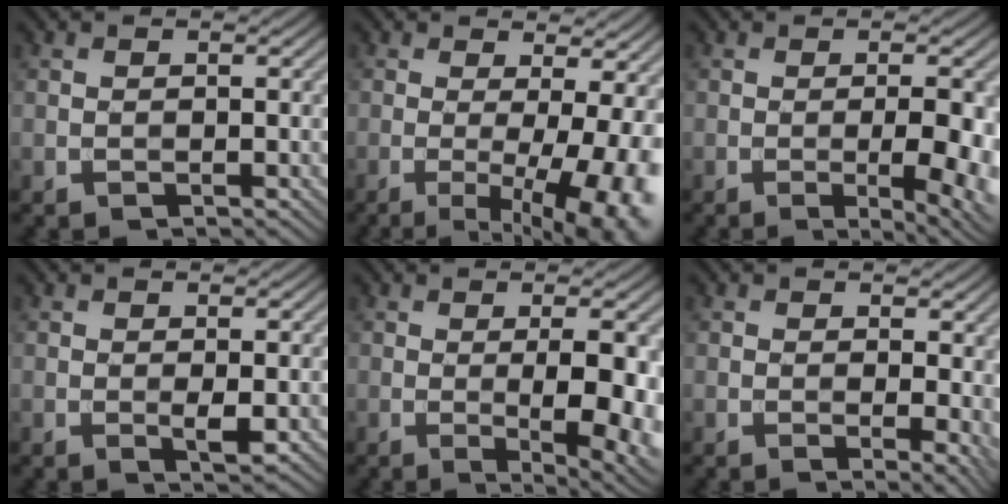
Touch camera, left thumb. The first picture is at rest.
{"total": 12.0, "force": [-1.8, 3.7, 11.3], "torque": [-0.129, 0.001, -0.017]}
{"total": 7.3, "force": [-1.4, 1.8, 6.9], "torque": [-0.095, -0.007, -0.012]}
{"total": 1.5, "force": [-0.1, 0.3, 1.5], "torque": [-0.030, -0.004, -0.002]}
{"total": 8.9, "force": [-0.6, 2.4, 8.5], "torque": [-0.104, 0.000, -0.011]}
{"total": 4.2, "force": [0.5, 1.4, 4.0], "torque": [-0.056, -0.003, 0.006]}